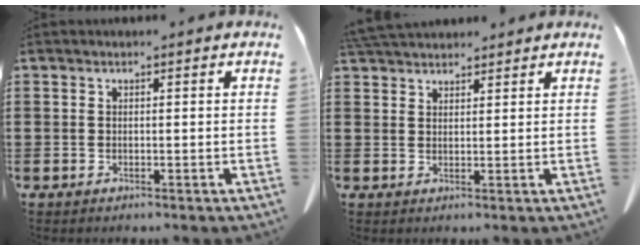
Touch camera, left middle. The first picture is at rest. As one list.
[{"total": 3.7, "force": [3.5, 0.8, 1.0], "torque": [-0.028, -0.006, 0.067]}]